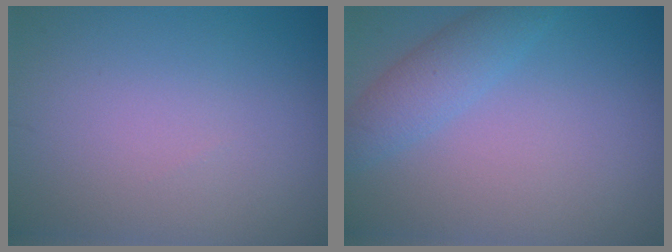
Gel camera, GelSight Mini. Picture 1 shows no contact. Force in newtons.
{"total": 2.7, "press": 2.7, "slide": 0.1}